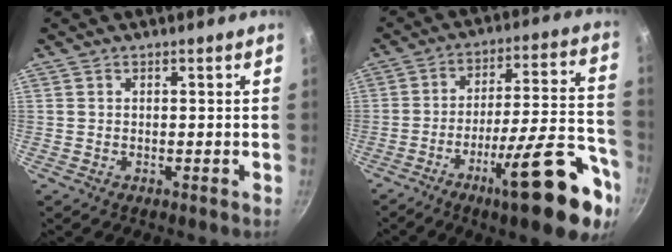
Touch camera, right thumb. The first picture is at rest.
{"total": 22.7, "force": [-11.4, 5.9, 18.8], "torque": [-0.224, 0.062, -0.173]}